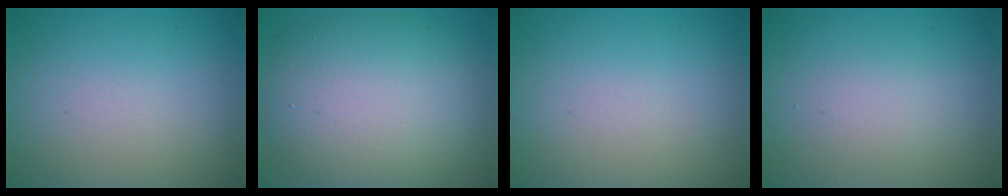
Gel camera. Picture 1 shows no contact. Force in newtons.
{"total": 10.7, "press": 10.7, "slide": 0.7}
{"total": 0.0}
{"total": 1.5, "press": 1.5, "slide": 0.0}